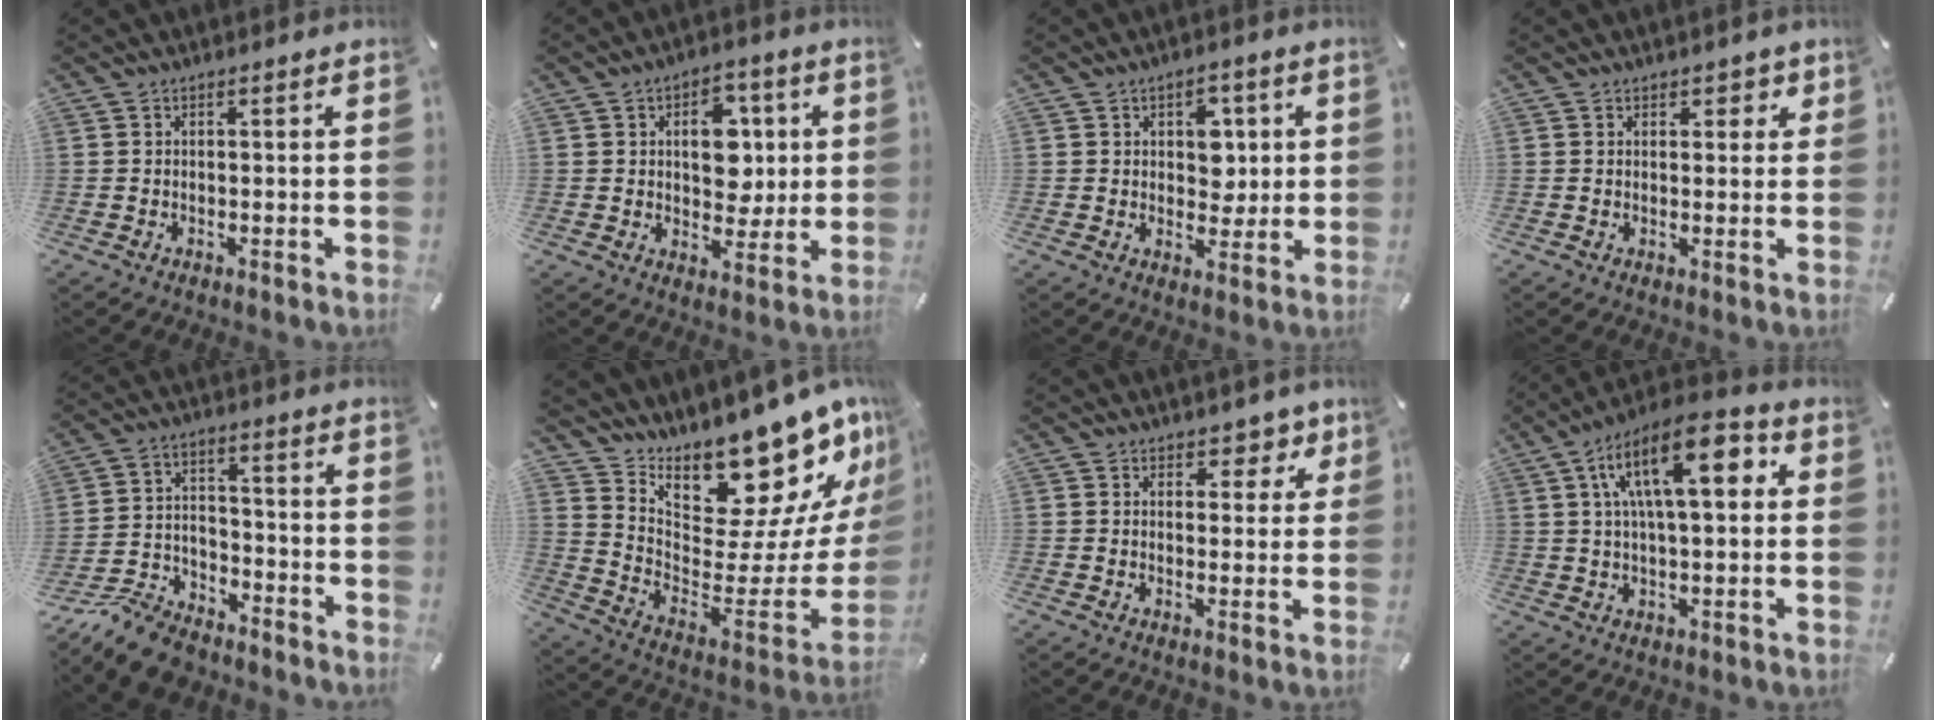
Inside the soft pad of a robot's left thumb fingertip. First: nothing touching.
{"total": 10.0, "force": [2.0, 7.3, 6.6], "torque": [-0.077, -0.003, 0.027]}
{"total": 6.3, "force": [1.5, 4.9, 3.6], "torque": [-0.036, -0.006, 0.016]}
{"total": 2.1, "force": [1.1, 1.6, 0.7], "torque": [0.007, -0.003, 0.012]}
{"total": 11.7, "force": [-9.7, 4.6, 4.7], "torque": [-0.083, 0.054, -0.186]}
{"total": 17.9, "force": [16.5, 4.9, 4.9], "torque": [-0.046, -0.168, 0.269]}
{"total": 5.1, "force": [3.5, 3.5, 1.3], "torque": [0.008, -0.026, 0.054]}
{"total": 15.8, "force": [5.3, 6.4, 13.4], "torque": [-0.222, -0.007, 0.085]}